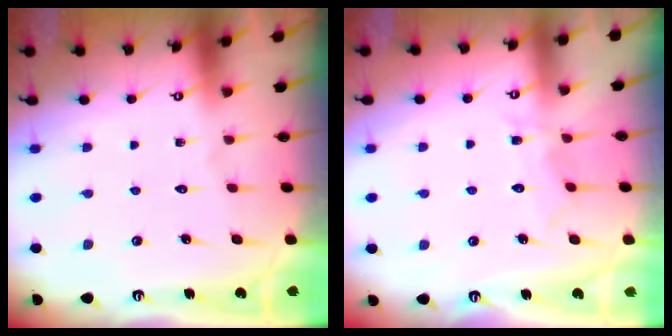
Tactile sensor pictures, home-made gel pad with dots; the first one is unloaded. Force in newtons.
{"total": 6.6, "press": 6.5, "slide": 0.4}